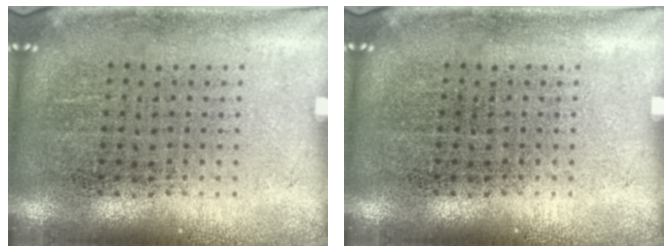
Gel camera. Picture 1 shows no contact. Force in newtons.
{"total": 0.0}